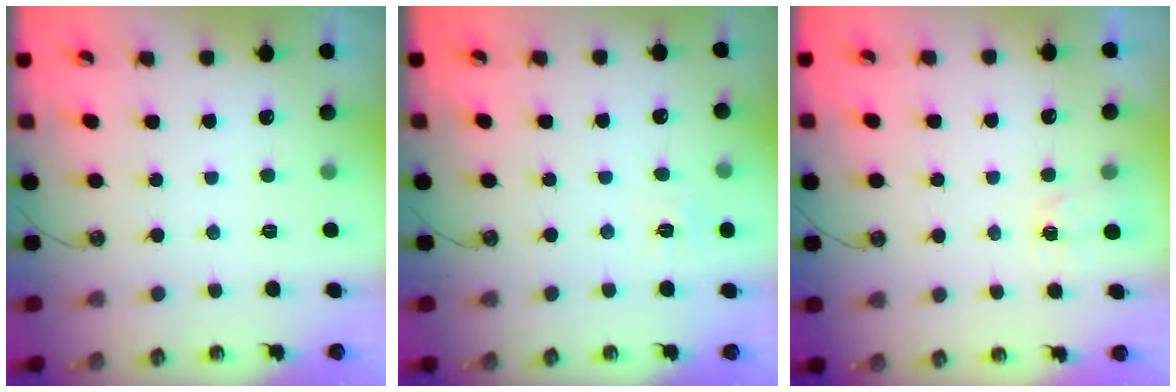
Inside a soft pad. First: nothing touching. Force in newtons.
{"total": 5.9, "press": 5.8, "slide": 0.7}
{"total": 2.5, "press": 2.5, "slide": 0.4}